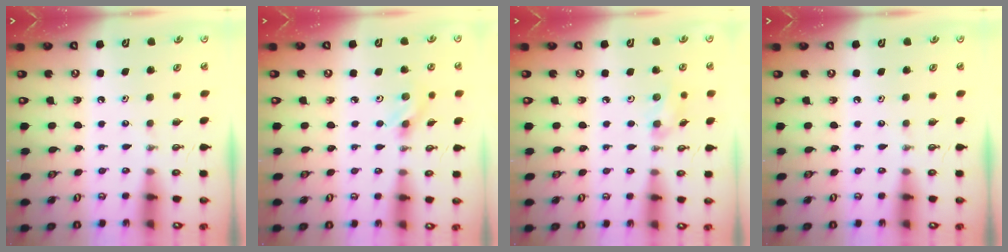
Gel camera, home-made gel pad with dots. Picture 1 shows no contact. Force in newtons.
{"total": 2.6, "press": 2.3, "slide": 1.1}
{"total": 5.8, "press": 5.5, "slide": 2.0}
{"total": 0.0}